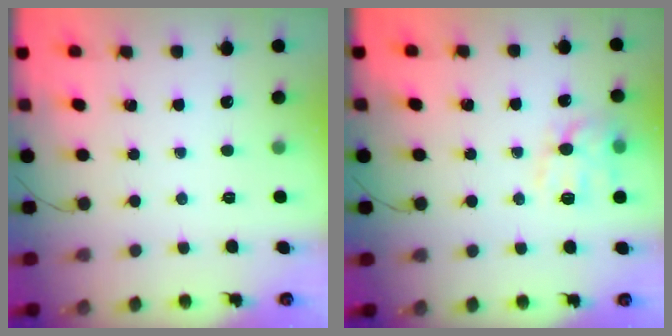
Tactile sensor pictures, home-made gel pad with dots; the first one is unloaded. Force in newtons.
{"total": 12.0, "press": 12.0, "slide": 0.1}